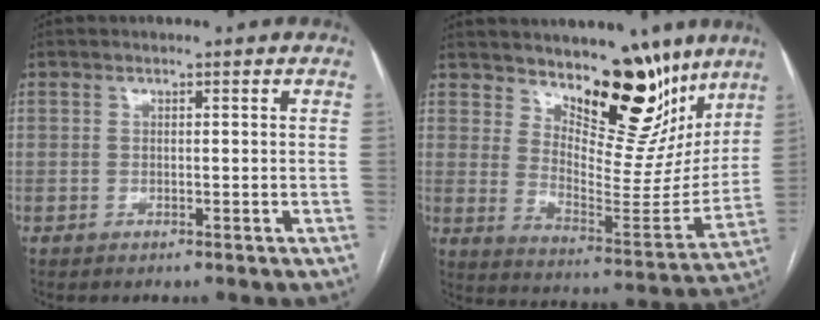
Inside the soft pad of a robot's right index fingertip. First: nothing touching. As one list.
[{"total": 16.7, "force": [12.3, 6.1, 9.5], "torque": [-0.110, -0.033, 0.192]}]